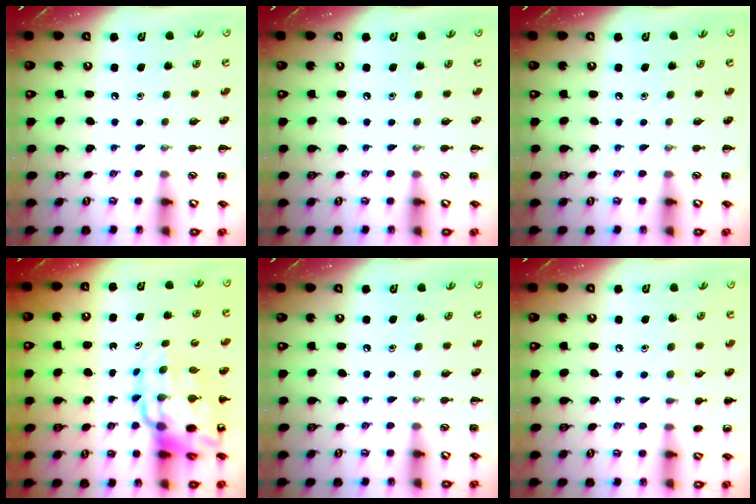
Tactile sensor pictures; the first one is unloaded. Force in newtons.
{"total": 0.0}
{"total": 0.0}
{"total": 15.0, "press": 14.4, "slide": 4.1}
{"total": 0.0}
{"total": 6.7, "press": 6.4, "slide": 2.0}